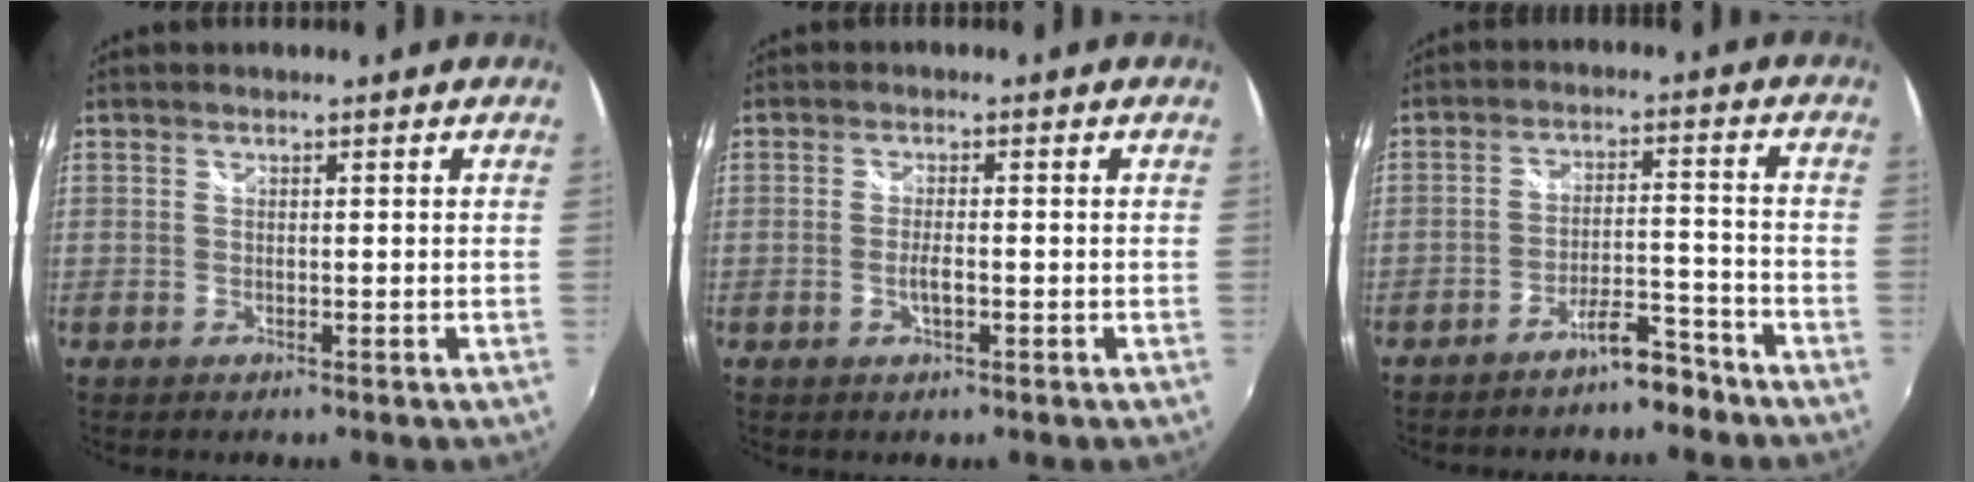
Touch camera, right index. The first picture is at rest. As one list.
[{"total": 2.3, "force": [-0.8, 0.6, 2.1], "torque": [-0.044, 0.000, -0.014]}, {"total": 6.1, "force": [-5.2, 1.6, 2.8], "torque": [-0.052, 0.014, -0.076]}]